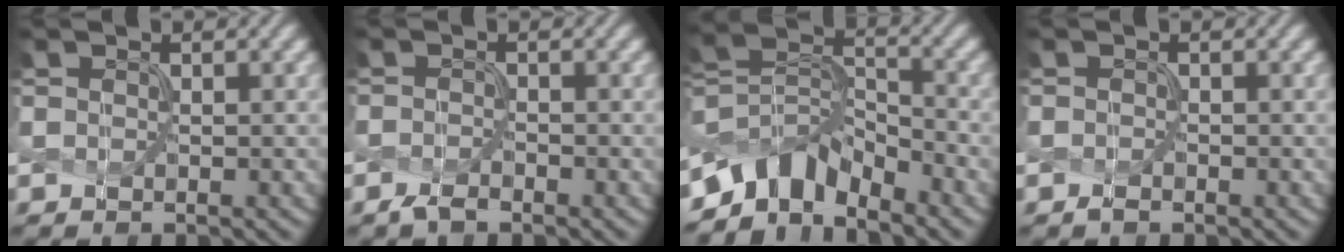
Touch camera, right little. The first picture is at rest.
{"total": 1.3, "force": [-1.2, 0.3, 0.5], "torque": [-0.016, 0.001, -0.020]}
{"total": 5.9, "force": [-5.0, 2.7, 1.7], "torque": [-0.024, 0.003, -0.100]}
{"total": 0.5, "force": [-0.5, 0.2, 0.0], "torque": [-0.002, 0.001, -0.003]}